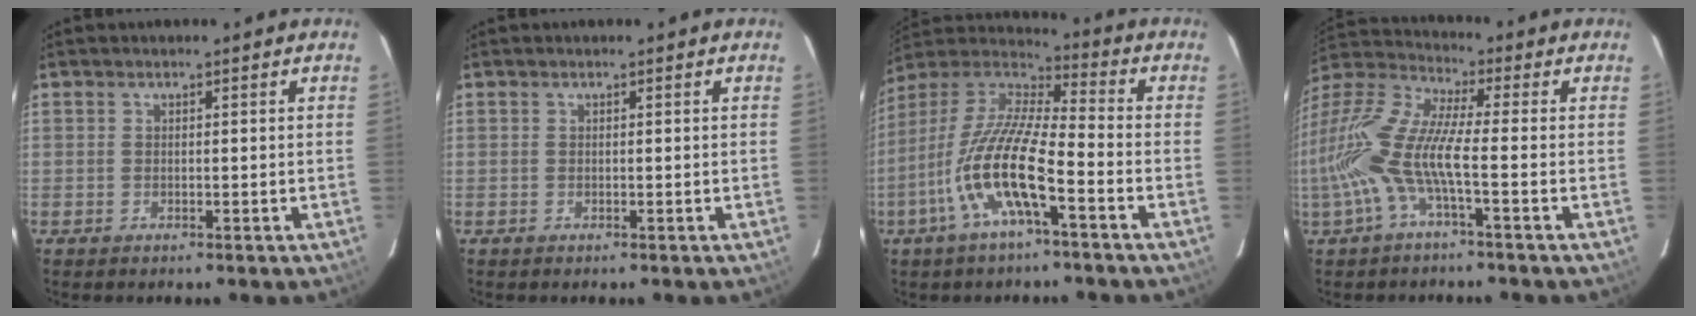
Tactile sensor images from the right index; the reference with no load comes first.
{"total": 0.0}
{"total": 15.3, "force": [-6.4, 3.0, 13.6], "torque": [-0.271, -0.011, -0.130]}
{"total": 14.4, "force": [-3.4, 2.5, 13.7], "torque": [-0.273, -0.006, -0.075]}